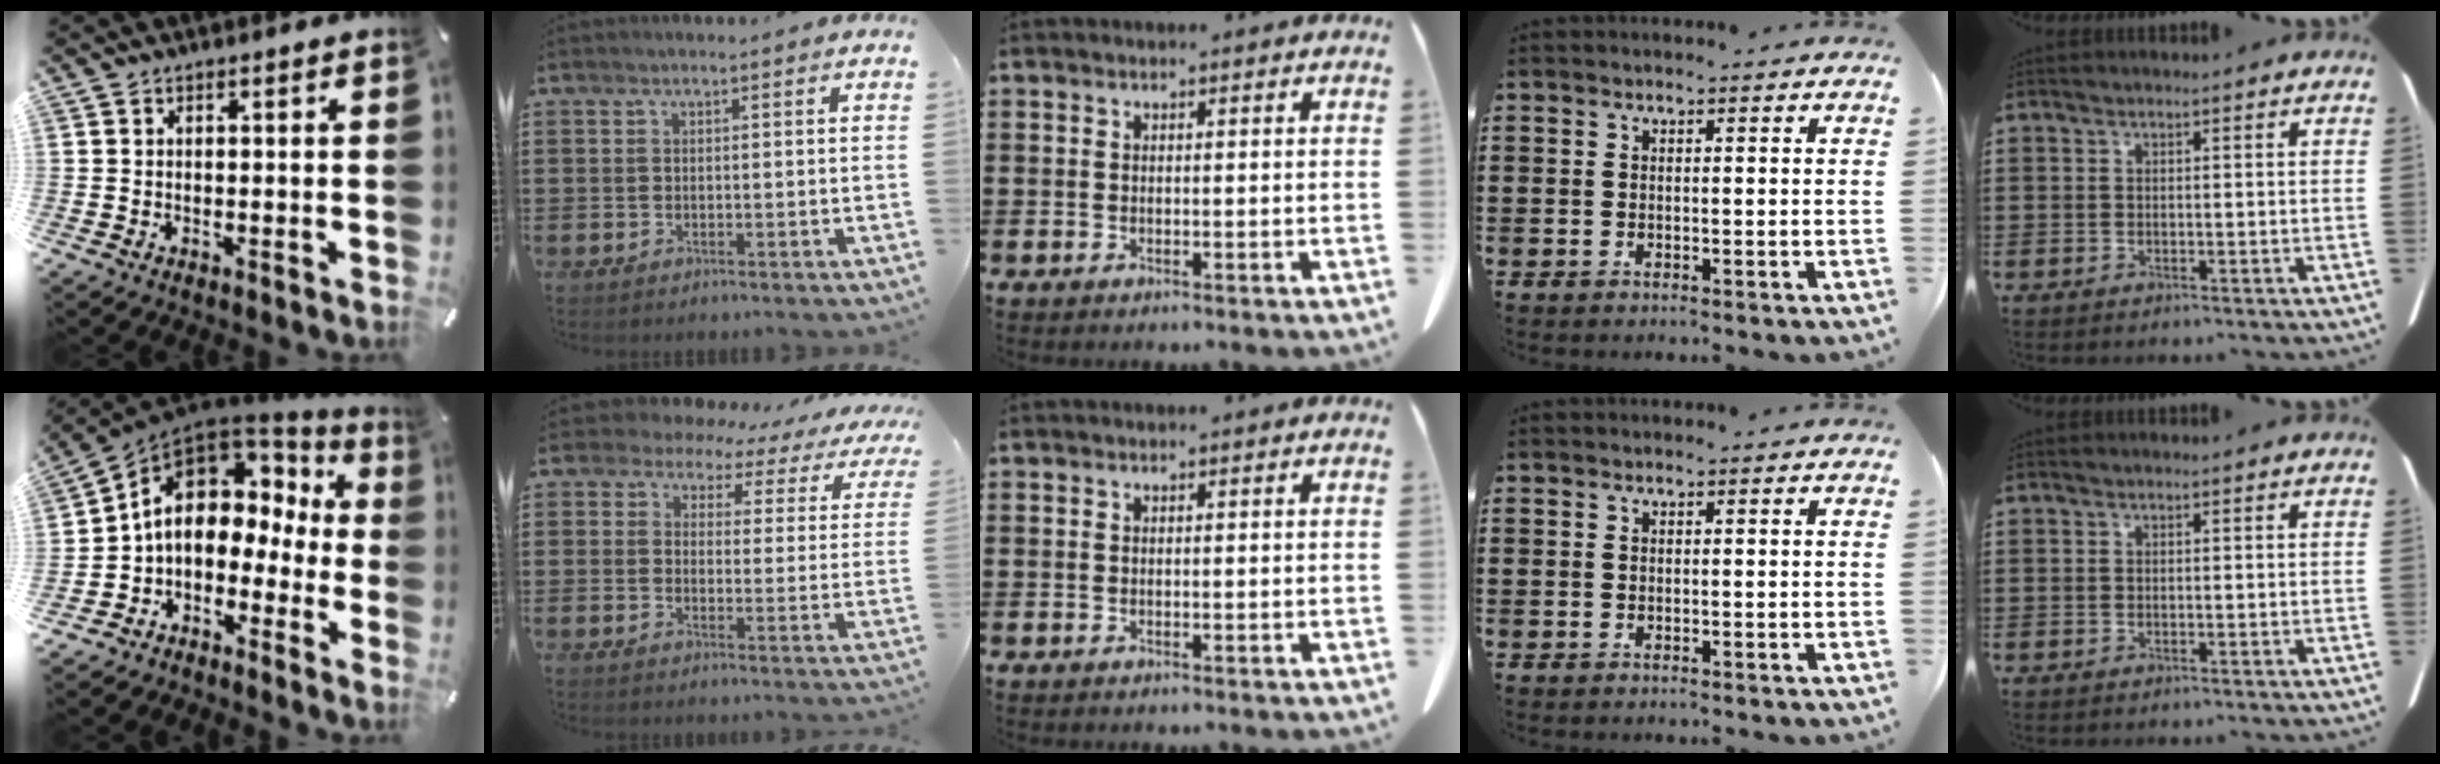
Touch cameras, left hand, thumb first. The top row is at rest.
{"thumb": {"total": 9.5, "force": [1.4, 7.2, 5.9], "torque": [-0.115, -0.011, 0.021]}, "index": {"total": 4.6, "force": [3.8, 2.4, 1.1], "torque": [-0.047, -0.016, 0.063]}}